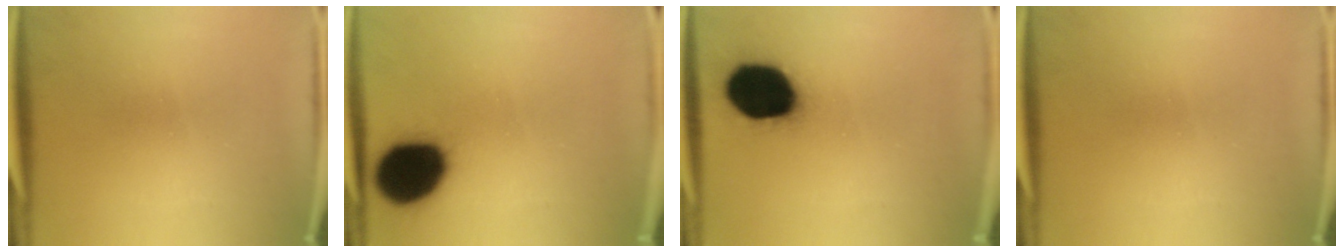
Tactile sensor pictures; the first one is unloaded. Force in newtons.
{"total": 19.2}
{"total": 19.9}
{"total": 0.0}